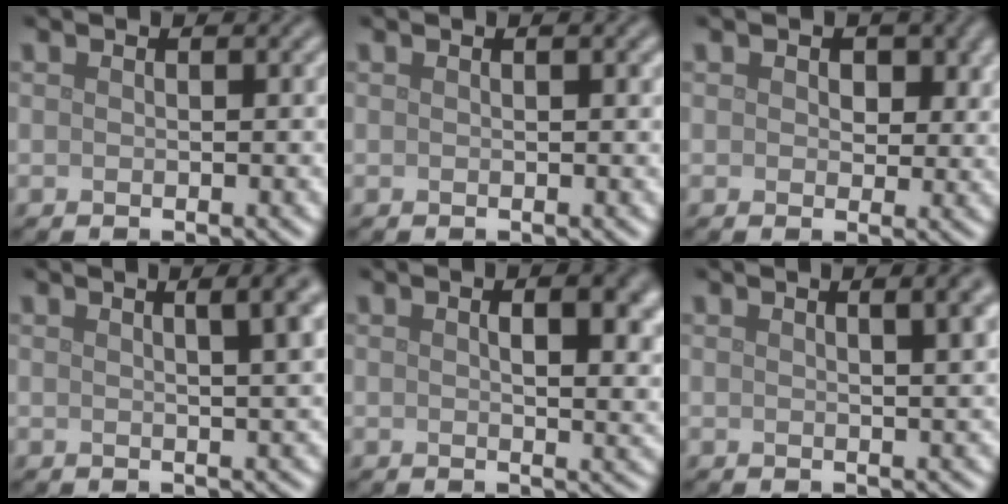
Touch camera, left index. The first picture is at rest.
{"total": 0.5, "force": [0.3, 0.1, 0.5], "torque": [-0.004, 0.002, 0.003]}
{"total": 2.7, "force": [1.0, 1.9, 1.6], "torque": [-0.026, -0.004, 0.008]}
{"total": 6.1, "force": [2.6, 2.4, 4.9], "torque": [-0.029, 0.035, 0.004]}
{"total": 6.0, "force": [1.7, 2.6, 5.1], "torque": [-0.041, 0.005, 0.024]}
{"total": 4.9, "force": [2.2, 1.9, 4.0], "torque": [-0.024, 0.022, 0.007]}